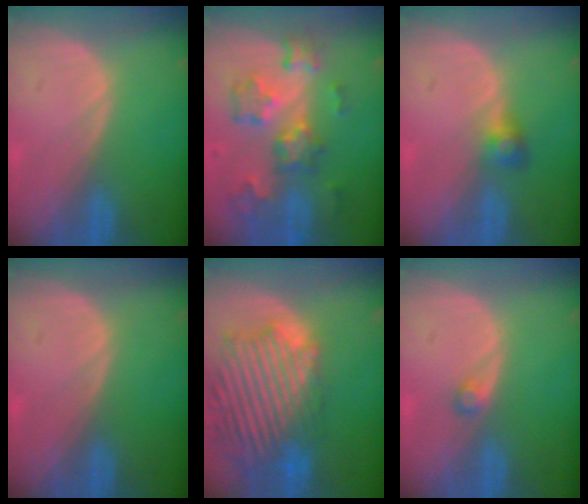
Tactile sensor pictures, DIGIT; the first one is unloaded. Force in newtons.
{"total": 9.2, "press": 8.1, "slide": 4.5}
{"total": 2.5, "press": 2.5, "slide": 0.2}
{"total": 0.0}
{"total": 14.4, "press": 12.4, "slide": 7.4}
{"total": 1.3, "press": 1.2, "slide": 0.3}